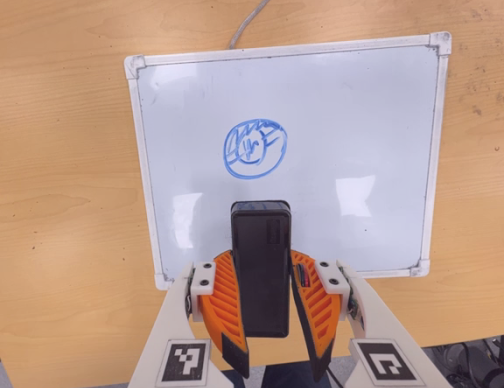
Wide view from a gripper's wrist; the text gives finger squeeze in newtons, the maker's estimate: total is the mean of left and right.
{"total": 11.1, "left": 8.7, "right": 13.4}